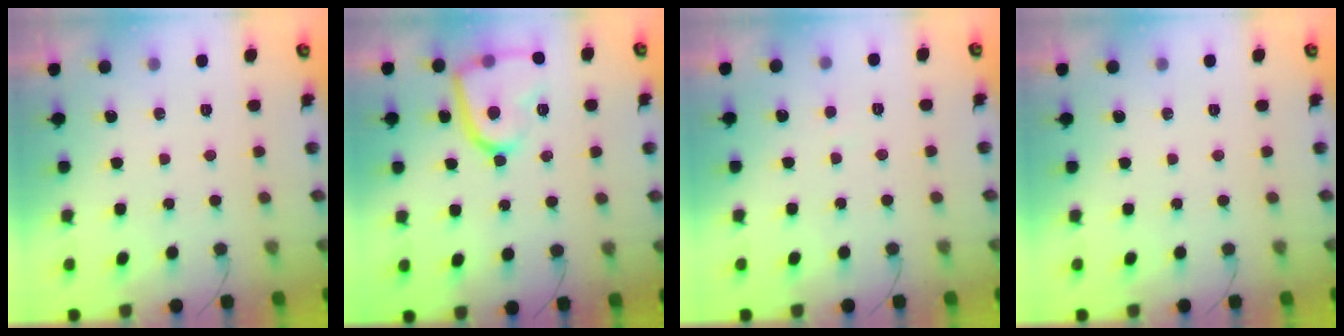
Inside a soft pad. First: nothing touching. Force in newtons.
{"total": 13.5, "press": 13.5, "slide": 0.6}
{"total": 1.7, "press": 1.7, "slide": 0.1}
{"total": 0.0}